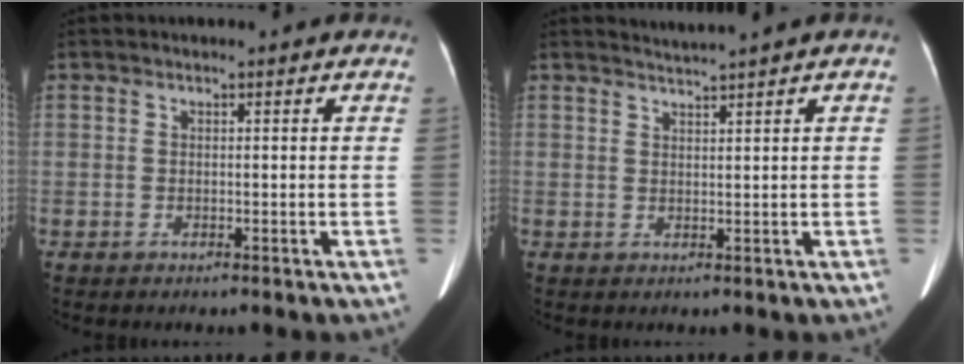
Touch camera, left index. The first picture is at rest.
{"total": 1.8, "force": [1.6, -0.8, 0.3], "torque": [-0.005, 0.000, 0.033]}